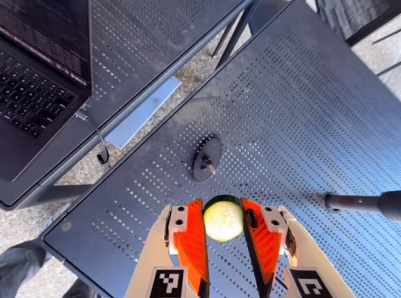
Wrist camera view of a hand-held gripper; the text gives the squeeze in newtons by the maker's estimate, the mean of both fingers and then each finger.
{"total": 11.1, "left": 11.7, "right": 10.6}